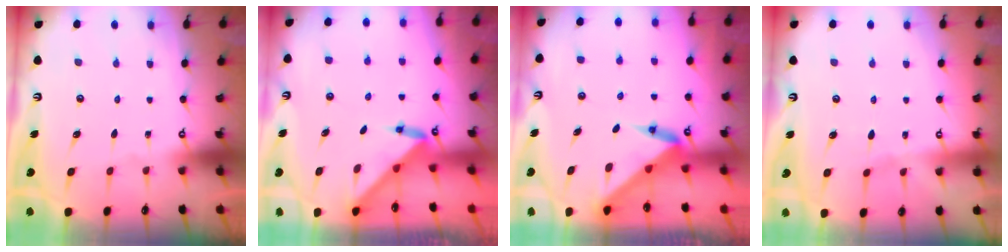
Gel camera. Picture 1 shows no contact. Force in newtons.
{"total": 3.3, "press": 3.3, "slide": 0.2}
{"total": 3.8, "press": 3.8, "slide": 0.2}
{"total": 2.5, "press": 2.5, "slide": 0.4}